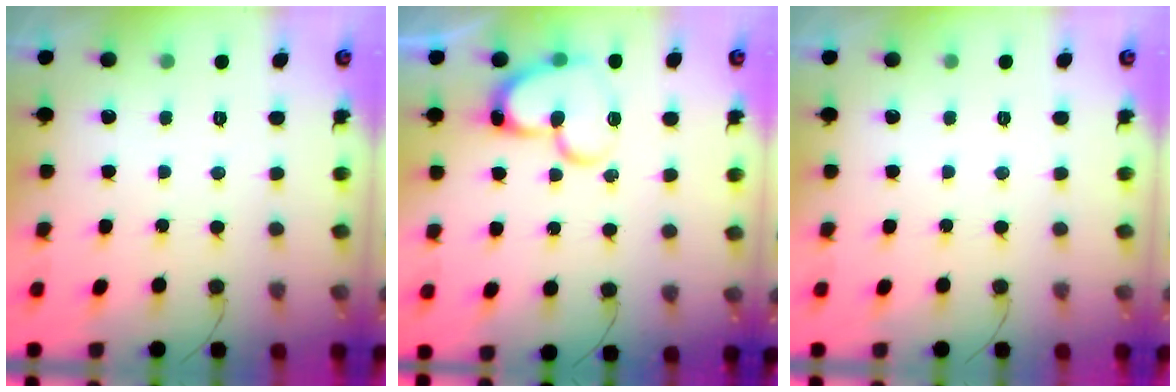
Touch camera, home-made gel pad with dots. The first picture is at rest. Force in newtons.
{"total": 14.6, "press": 14.5, "slide": 1.6}
{"total": 0.0}